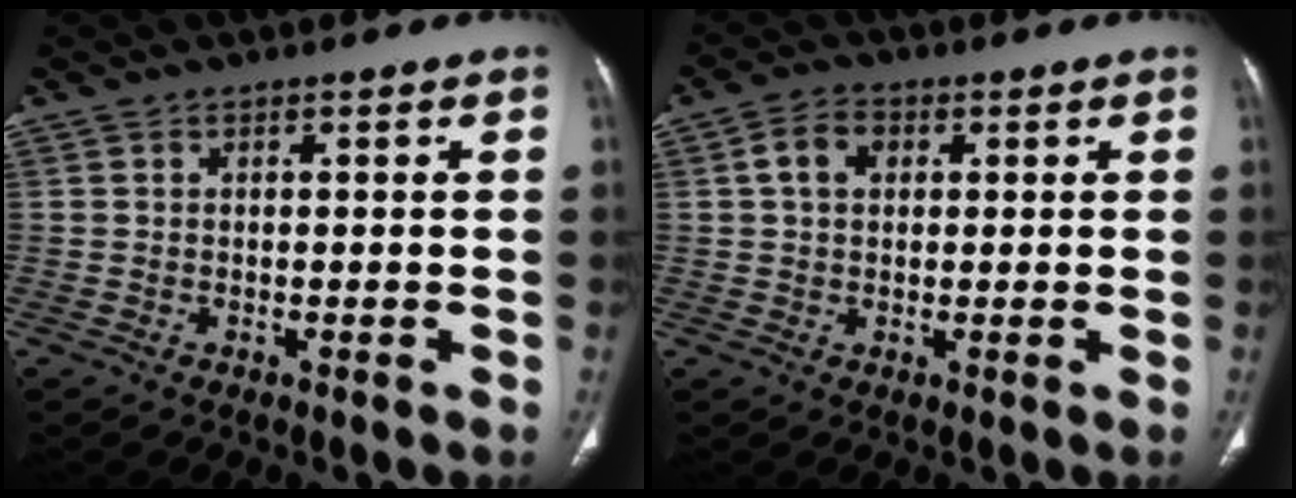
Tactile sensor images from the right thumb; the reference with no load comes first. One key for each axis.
{"total": 4.8, "fx": 1.2, "fy": 3.6, "fz": 3.0, "tx": -0.047, "ty": 0.009, "tz": 0.017}